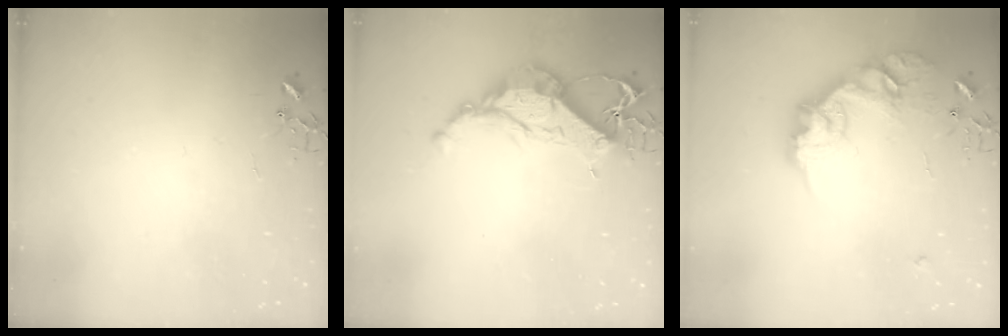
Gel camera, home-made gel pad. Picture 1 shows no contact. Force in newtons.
{"total": 13.8, "press": 13.8, "slide": 1.1}
{"total": 18.3, "press": 18.3, "slide": 1.0}